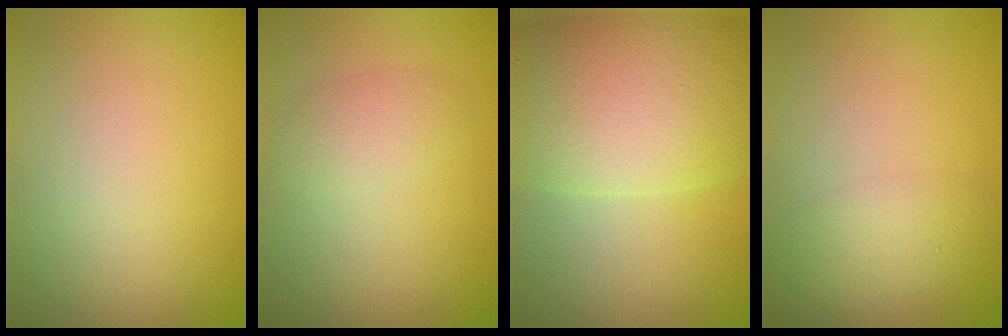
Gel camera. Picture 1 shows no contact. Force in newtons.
{"total": 1.8, "press": 1.8, "slide": 0.1}
{"total": 11.7, "press": 11.7, "slide": 0.1}
{"total": 2.2, "press": 2.2, "slide": 0.1}